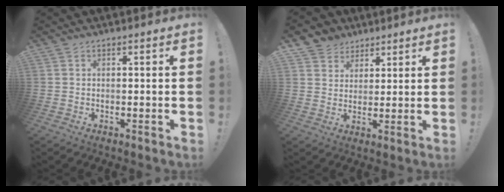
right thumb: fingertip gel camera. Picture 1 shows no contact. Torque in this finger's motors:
{"motor_torque": [-0.09, 1.03, 0.14, 0.02, 0.03]}